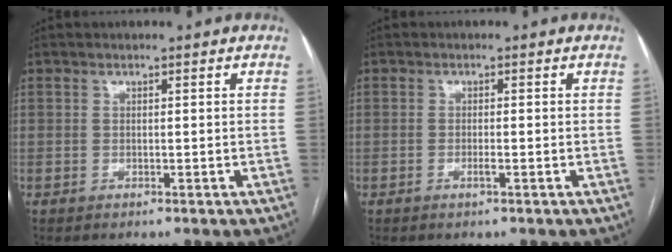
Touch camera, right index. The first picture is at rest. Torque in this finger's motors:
{"motor_torque": [-0.18, 0.02, -0.08, 0.00]}